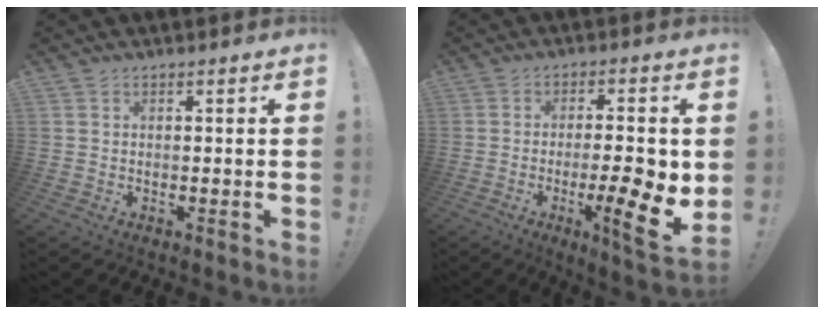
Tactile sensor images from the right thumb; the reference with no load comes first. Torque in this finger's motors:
{"motor_torque": [-0.02, 0.92, 0.12, 0.21, 0.06]}